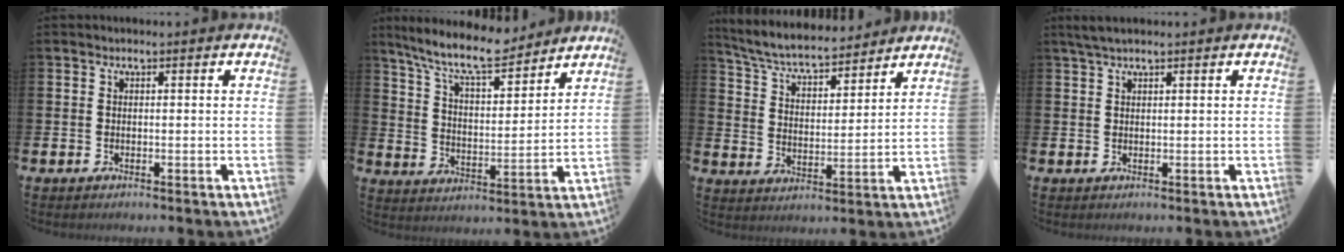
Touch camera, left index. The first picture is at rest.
{"total": 10.1, "force": [9.0, 2.0, 4.2], "torque": [-0.106, -0.049, 0.160]}
{"total": 6.7, "force": [6.2, 1.3, 2.0], "torque": [-0.067, -0.040, 0.106]}
{"total": 2.1, "force": [1.7, 0.4, 1.3], "torque": [-0.029, 0.005, 0.031]}